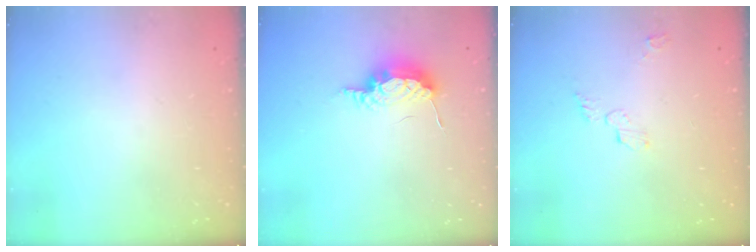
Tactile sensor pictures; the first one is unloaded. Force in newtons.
{"total": 10.9, "press": 8.7, "slide": 6.6}
{"total": 3.6, "press": 3.6, "slide": 0.0}